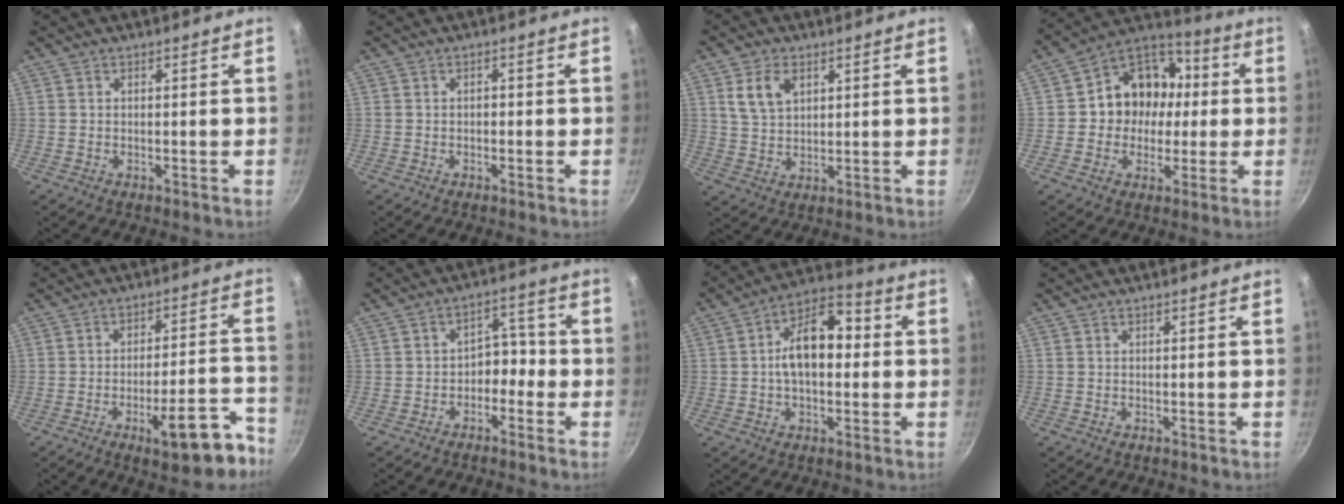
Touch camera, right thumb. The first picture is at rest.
{"total": 0.8, "force": [-0.2, 0.6, 0.5], "torque": [0.003, 0.004, -0.007]}
{"total": 6.6, "force": [2.8, 4.2, 4.3], "torque": [-0.069, -0.009, 0.059]}
{"total": 14.7, "force": [0.6, 11.8, 8.6], "torque": [-0.076, 0.029, -0.001]}
{"total": 11.9, "force": [-7.2, 3.5, 8.8], "torque": [-0.110, 0.061, -0.100]}
{"total": 5.8, "force": [-2.1, 4.1, 3.5], "torque": [-0.017, 0.039, -0.045]}
{"total": 12.8, "force": [0.8, 7.4, 10.5], "torque": [-0.153, 0.032, 0.002]}
{"total": 0.0}